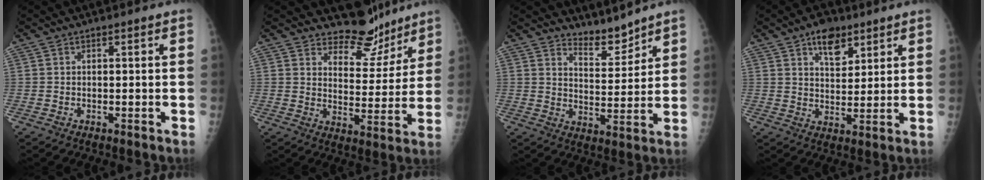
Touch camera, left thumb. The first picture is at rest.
{"total": 10.1, "force": [9.0, 4.2, 1.4], "torque": [0.015, -0.081, 0.132]}
{"total": 5.9, "force": [5.6, 1.4, 0.9], "torque": [0.004, -0.057, 0.104]}
{"total": 7.9, "force": [4.8, 4.4, 4.6], "torque": [-0.044, -0.026, 0.075]}